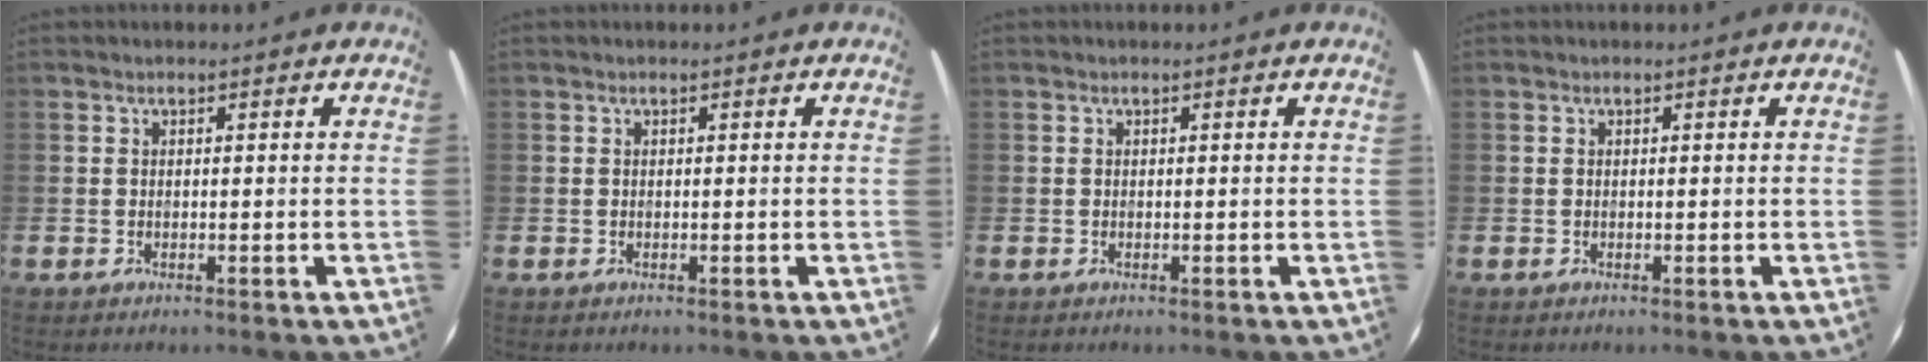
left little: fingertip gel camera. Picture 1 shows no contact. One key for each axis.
{"total": 0.0}
{"total": 0.0}
{"total": 0.0}